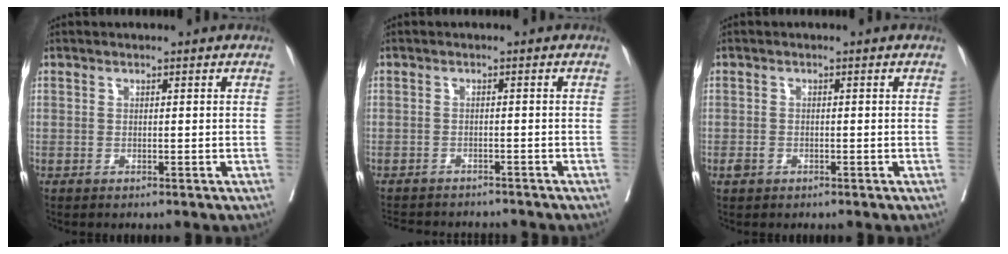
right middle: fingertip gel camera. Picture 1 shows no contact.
{"total": 9.1, "force": [-8.6, 2.0, 2.4], "torque": [-0.037, -0.001, -0.110]}
{"total": 1.2, "force": [-0.6, 0.9, 0.6], "torque": [-0.011, 0.002, -0.008]}